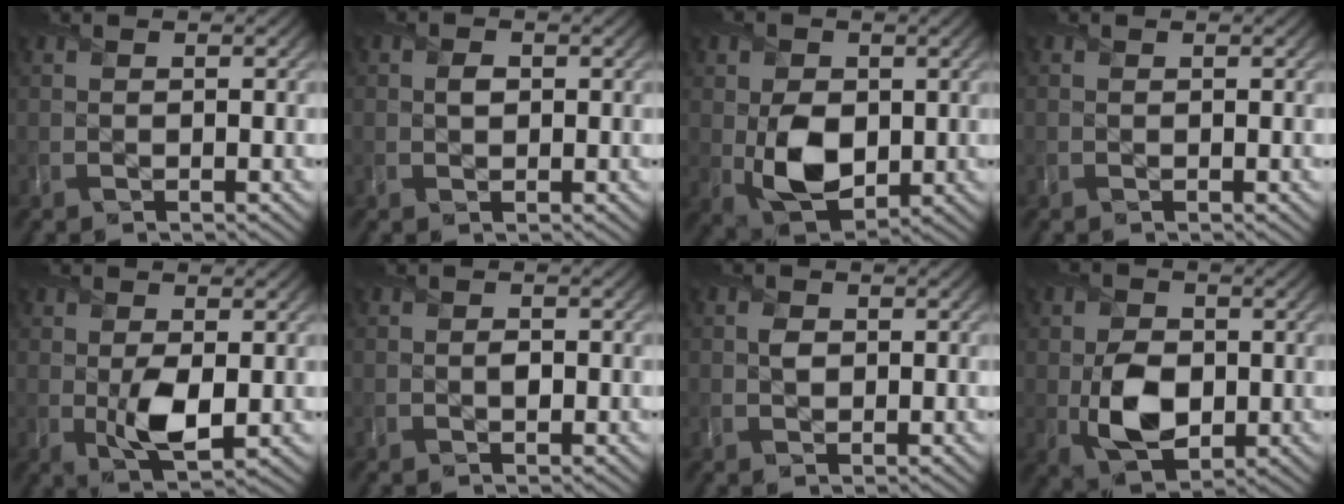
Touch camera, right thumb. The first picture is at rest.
{"total": 1.5, "force": [0.2, 1.2, 0.9], "torque": [-0.017, -0.002, -0.001]}
{"total": 7.5, "force": [-0.3, 5.5, 5.2], "torque": [-0.108, -0.014, -0.007]}
{"total": 0.0}
{"total": 5.0, "force": [-0.4, 2.8, 4.2], "torque": [-0.087, -0.014, -0.003]}
{"total": 1.3, "force": [-0.3, 1.0, 0.7], "torque": [-0.011, -0.006, -0.008]}
{"total": 1.5, "force": [0.1, 1.2, 0.8], "torque": [-0.017, -0.003, -0.003]}
{"total": 7.0, "force": [-0.9, 5.0, 4.8], "torque": [-0.104, -0.013, -0.022]}